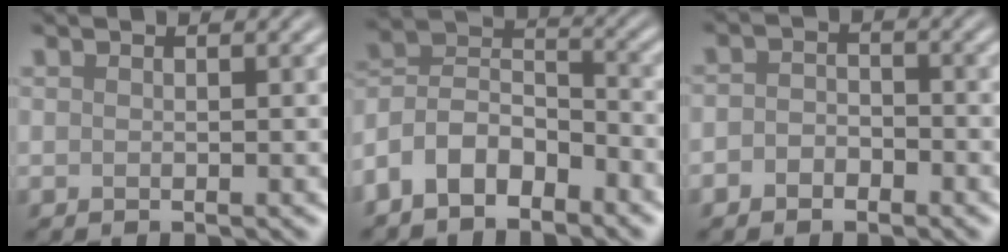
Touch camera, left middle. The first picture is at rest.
{"total": 6.2, "force": [-3.8, 3.2, 3.7], "torque": [-0.069, 0.009, -0.081]}
{"total": 2.0, "force": [-1.1, 1.4, 1.0], "torque": [-0.018, 0.003, -0.028]}